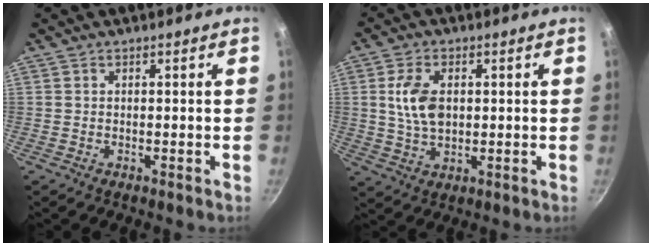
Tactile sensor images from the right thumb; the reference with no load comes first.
{"total": 8.2, "force": [1.3, 5.1, 6.3], "torque": [-0.111, -0.003, 0.025]}